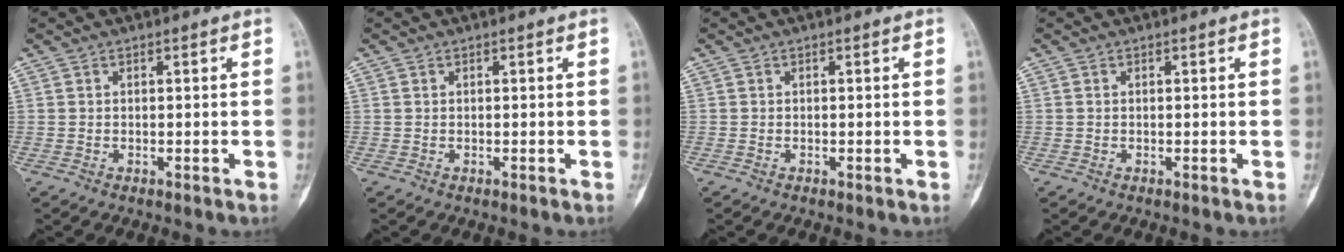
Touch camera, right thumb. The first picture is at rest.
{"total": 0.0}
{"total": 0.0}
{"total": 0.0}